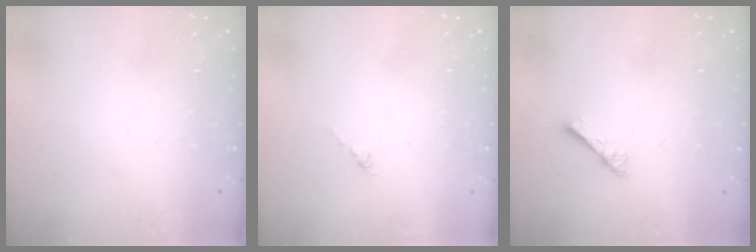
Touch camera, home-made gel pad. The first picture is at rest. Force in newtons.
{"total": 0.0}
{"total": 3.3, "press": 3.3, "slide": 0.5}